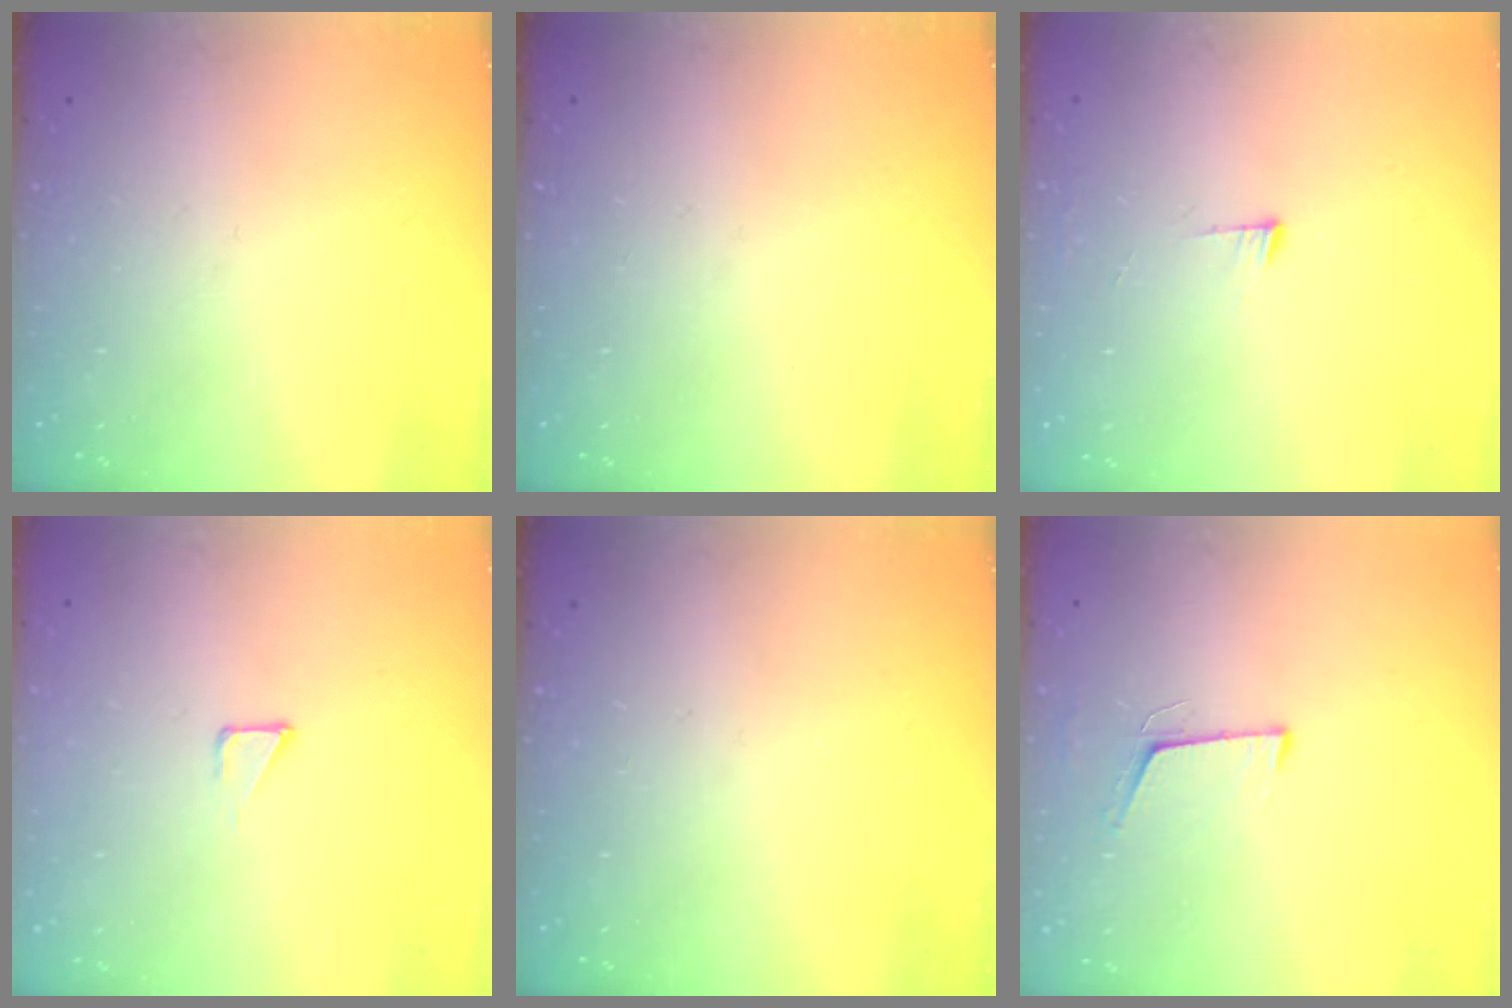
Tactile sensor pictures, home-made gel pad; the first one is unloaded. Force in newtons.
{"total": 0.0}
{"total": 3.6, "press": 3.5, "slide": 0.5}
{"total": 2.9, "press": 2.9, "slide": 0.3}
{"total": 0.0}
{"total": 5.9, "press": 5.6, "slide": 2.0}